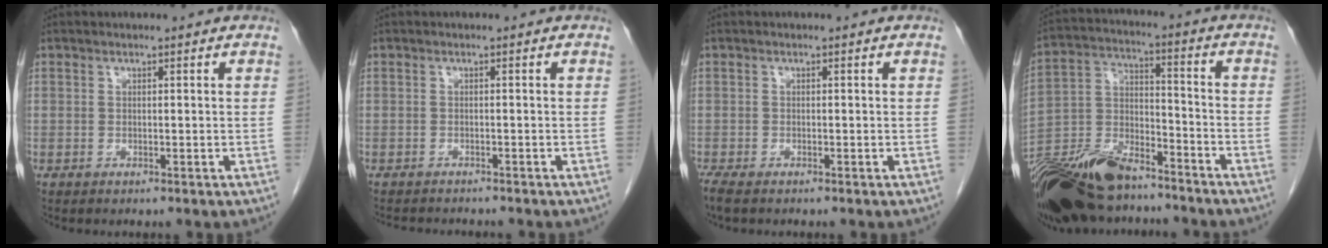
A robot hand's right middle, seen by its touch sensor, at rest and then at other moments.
{"total": 4.6, "force": [-4.3, 0.9, 1.3], "torque": [-0.014, -0.007, -0.061]}
{"total": 2.5, "force": [-1.9, 0.7, 1.4], "torque": [-0.032, -0.010, -0.034]}
{"total": 19.5, "force": [-15.5, 6.5, 10.0], "torque": [-0.235, -0.016, -0.288]}